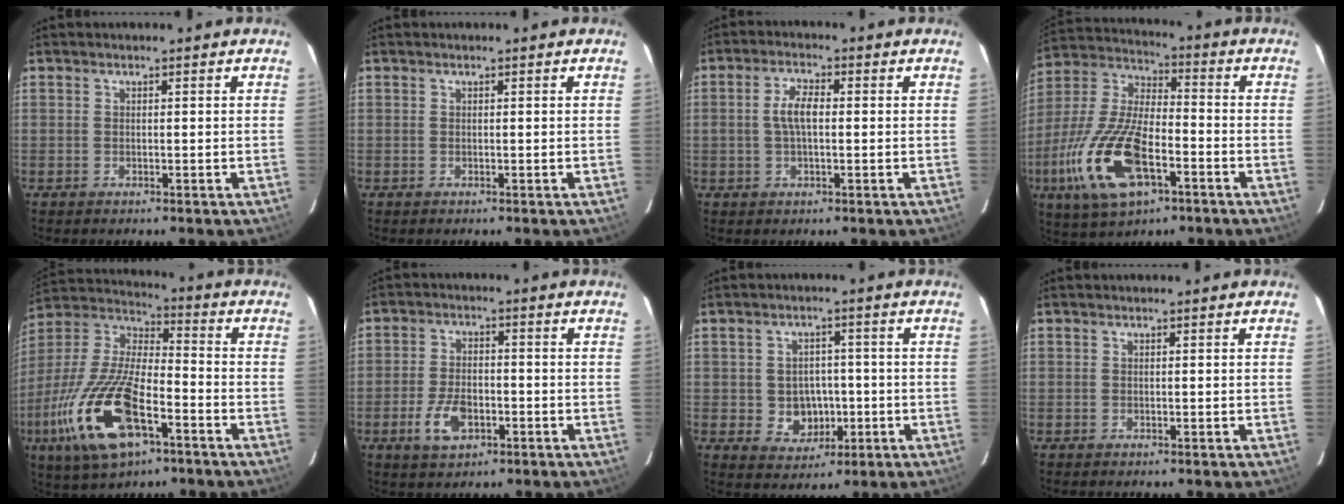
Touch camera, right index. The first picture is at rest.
{"total": 0.0}
{"total": 4.5, "force": [0.0, 1.8, 4.1], "torque": [-0.083, 0.009, 0.001]}
{"total": 20.0, "force": [-8.0, 8.7, 16.1], "torque": [-0.357, -0.022, -0.149]}
{"total": 22.2, "force": [-9.9, 8.6, 17.8], "torque": [-0.376, -0.036, -0.186]}
{"total": 7.3, "force": [-3.2, 4.1, 5.1], "torque": [-0.112, 0.002, -0.052]}
{"total": 6.2, "force": [-1.1, 5.6, 2.4], "torque": [-0.056, 0.013, 0.004]}
{"total": 0.0}